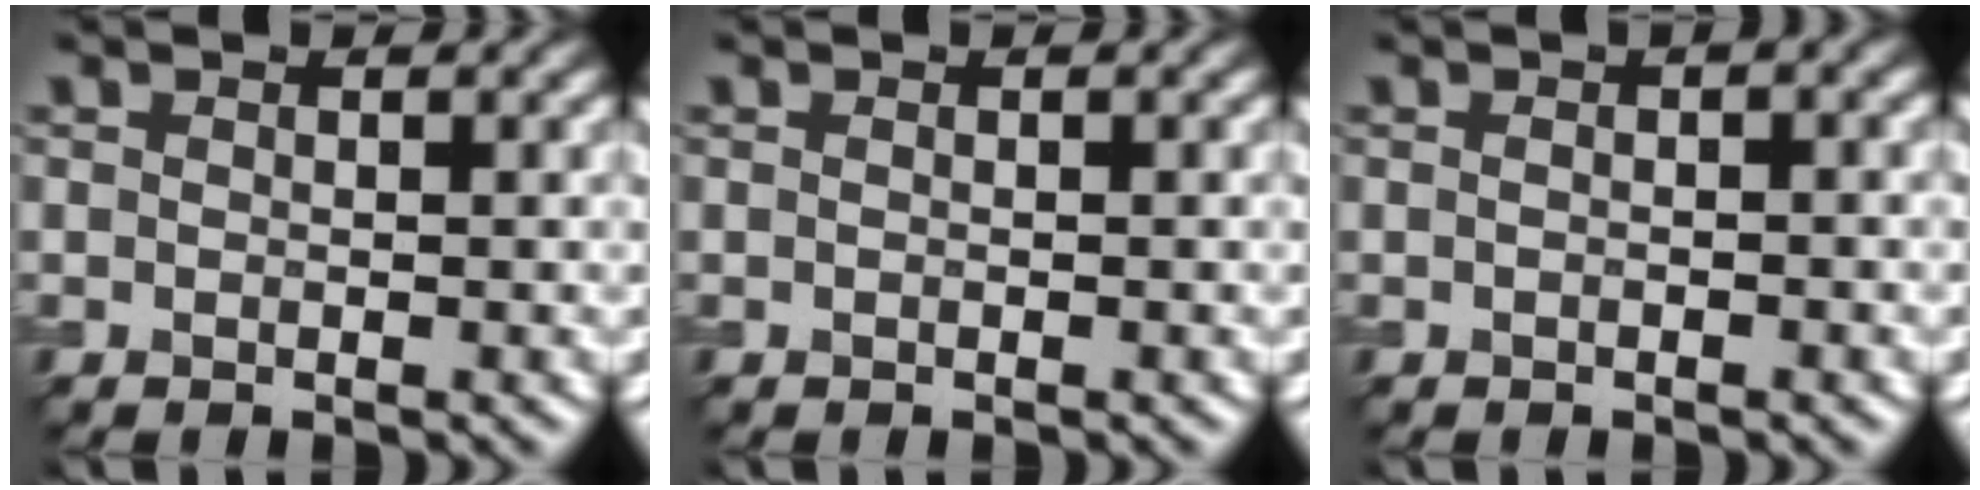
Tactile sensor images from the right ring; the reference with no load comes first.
{"total": 0.0}
{"total": 1.6, "force": [0.4, 0.5, 1.4], "torque": [-0.016, -0.004, -0.001]}